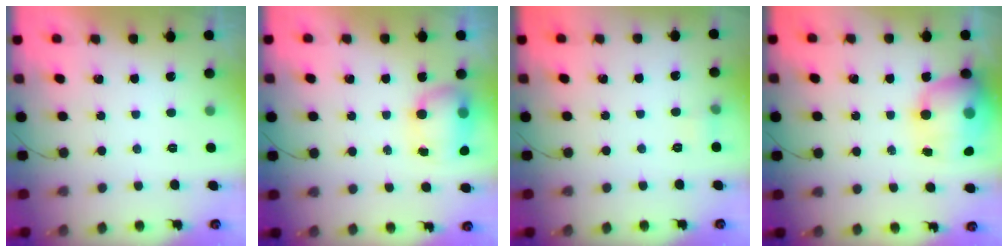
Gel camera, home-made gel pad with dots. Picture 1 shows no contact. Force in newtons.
{"total": 7.4, "press": 7.3, "slide": 0.9}
{"total": 4.2, "press": 3.8, "slide": 1.8}
{"total": 15.6, "press": 15.1, "slide": 3.8}